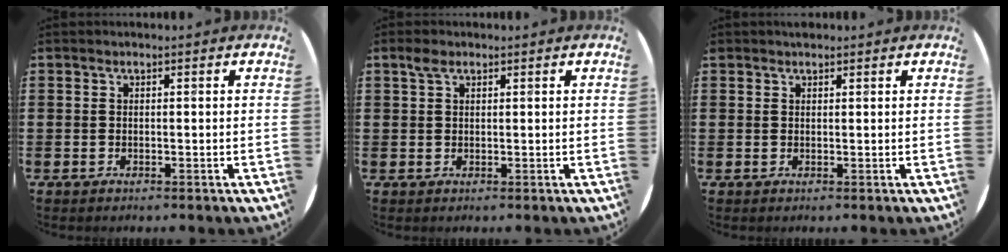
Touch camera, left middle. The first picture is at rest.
{"total": 1.6, "force": [1.1, 0.9, 0.7], "torque": [-0.009, 0.001, 0.018]}
{"total": 0.7, "force": [0.7, 0.3, 0.0], "torque": [0.000, 0.003, 0.013]}